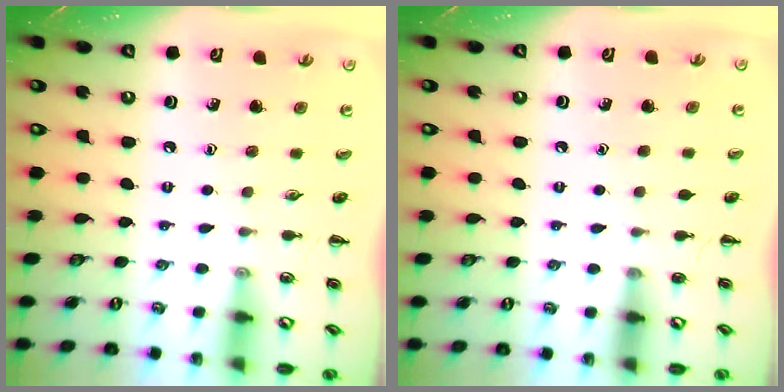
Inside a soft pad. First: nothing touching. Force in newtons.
{"total": 0.0}